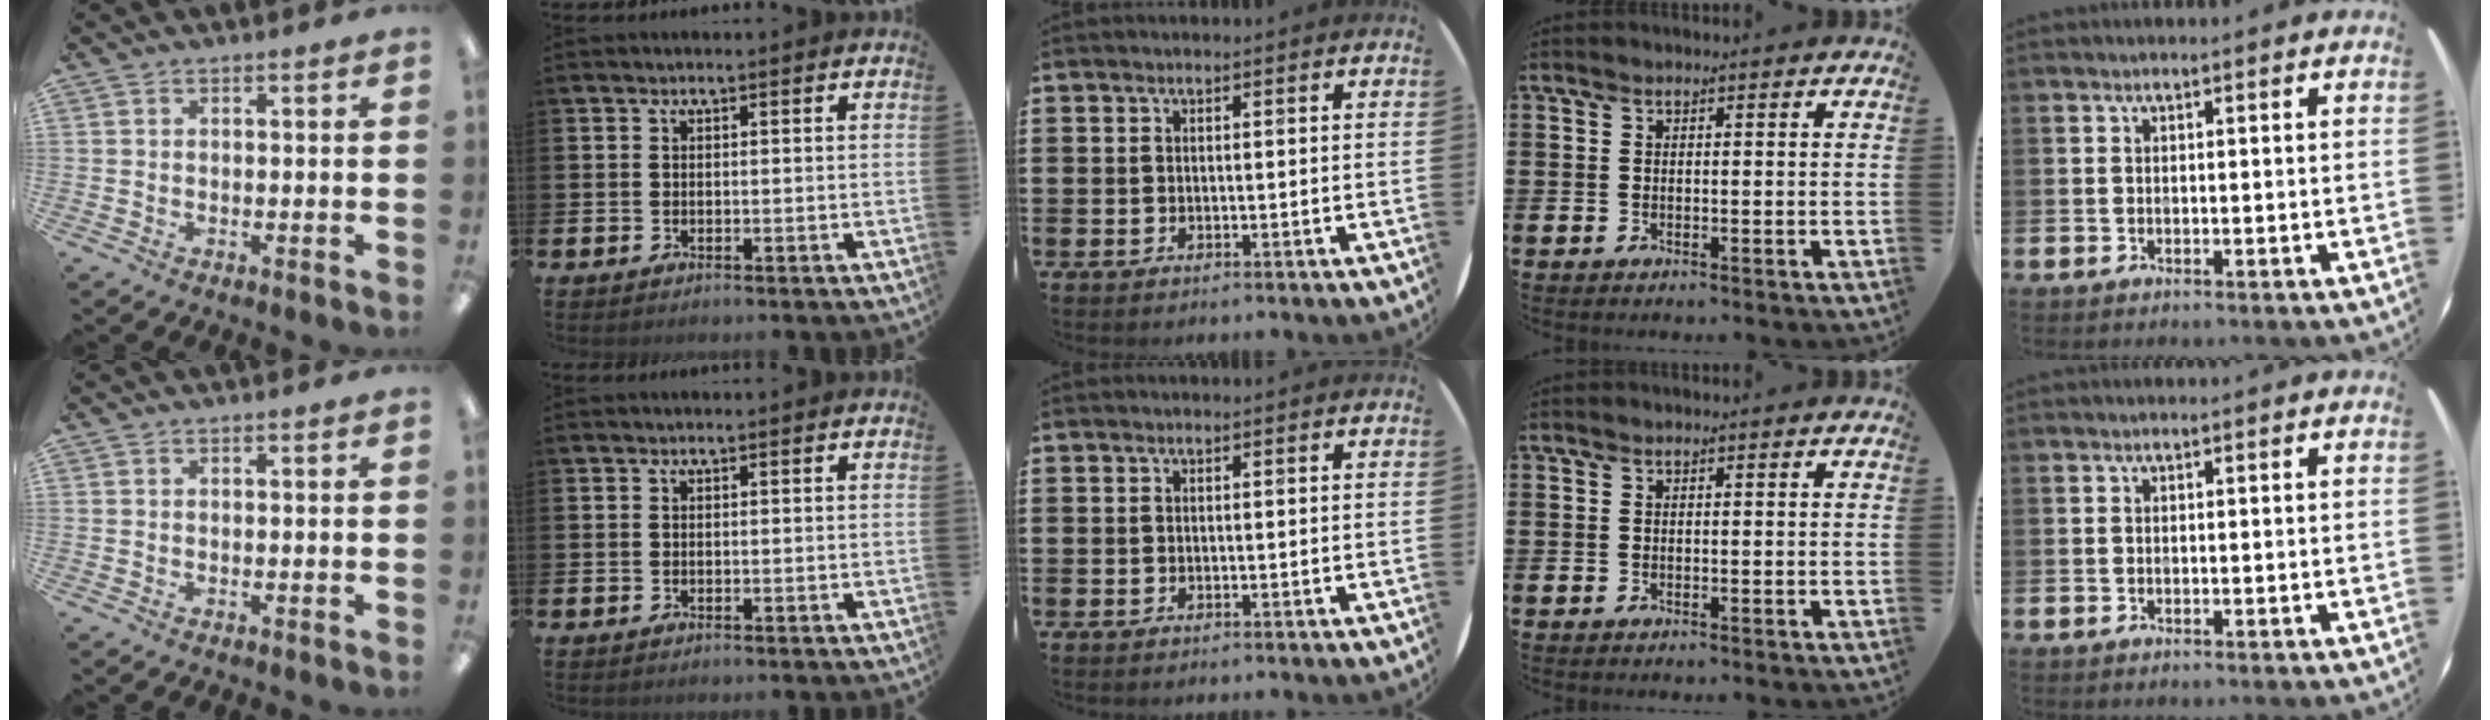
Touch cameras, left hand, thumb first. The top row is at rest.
{}